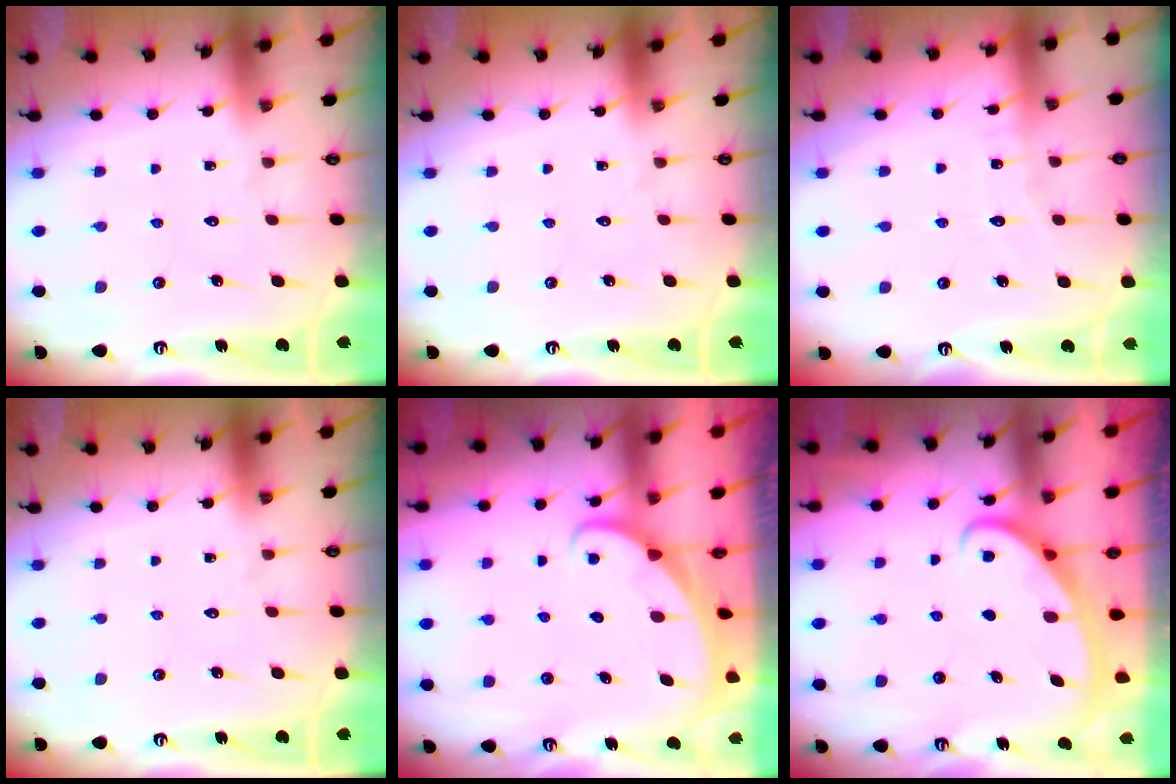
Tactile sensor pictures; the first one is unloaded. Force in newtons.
{"total": 0.0}
{"total": 3.9, "press": 3.9, "slide": 0.5}
{"total": 0.0}
{"total": 1.3, "press": 1.3, "slide": 0.0}
{"total": 2.8, "press": 2.8, "slide": 0.4}